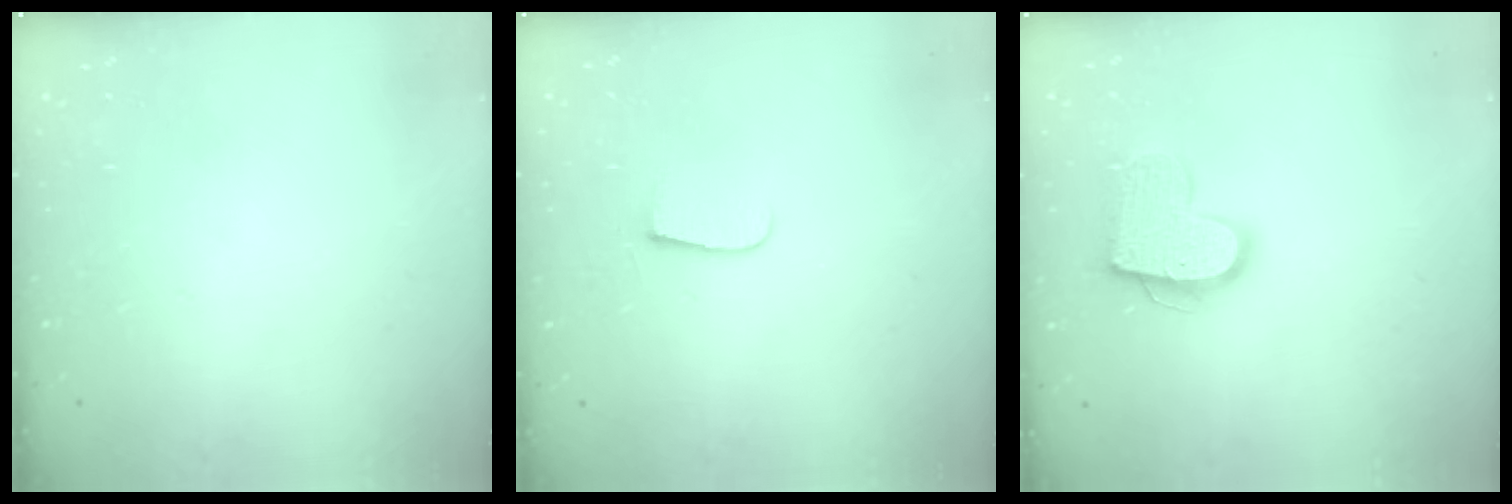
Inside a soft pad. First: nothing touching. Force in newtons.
{"total": 4.8, "press": 4.8, "slide": 0.6}
{"total": 13.9, "press": 13.9, "slide": 0.9}